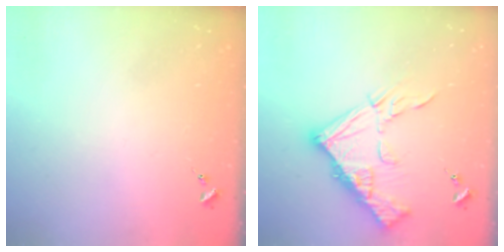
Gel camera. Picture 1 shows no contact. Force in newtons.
{"total": 16.7, "press": 16.6, "slide": 1.8}